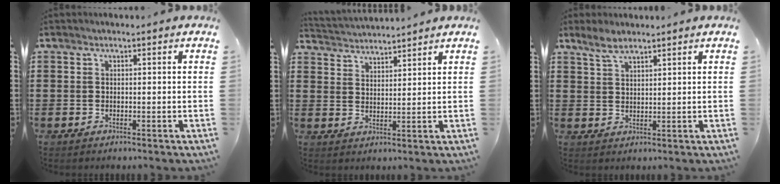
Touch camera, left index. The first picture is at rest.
{"total": 2.7, "force": [2.7, -0.1, -0.4], "torque": [-0.005, -0.015, 0.049]}
{"total": 3.2, "force": [2.4, 1.0, 1.8], "torque": [-0.041, 0.003, 0.045]}